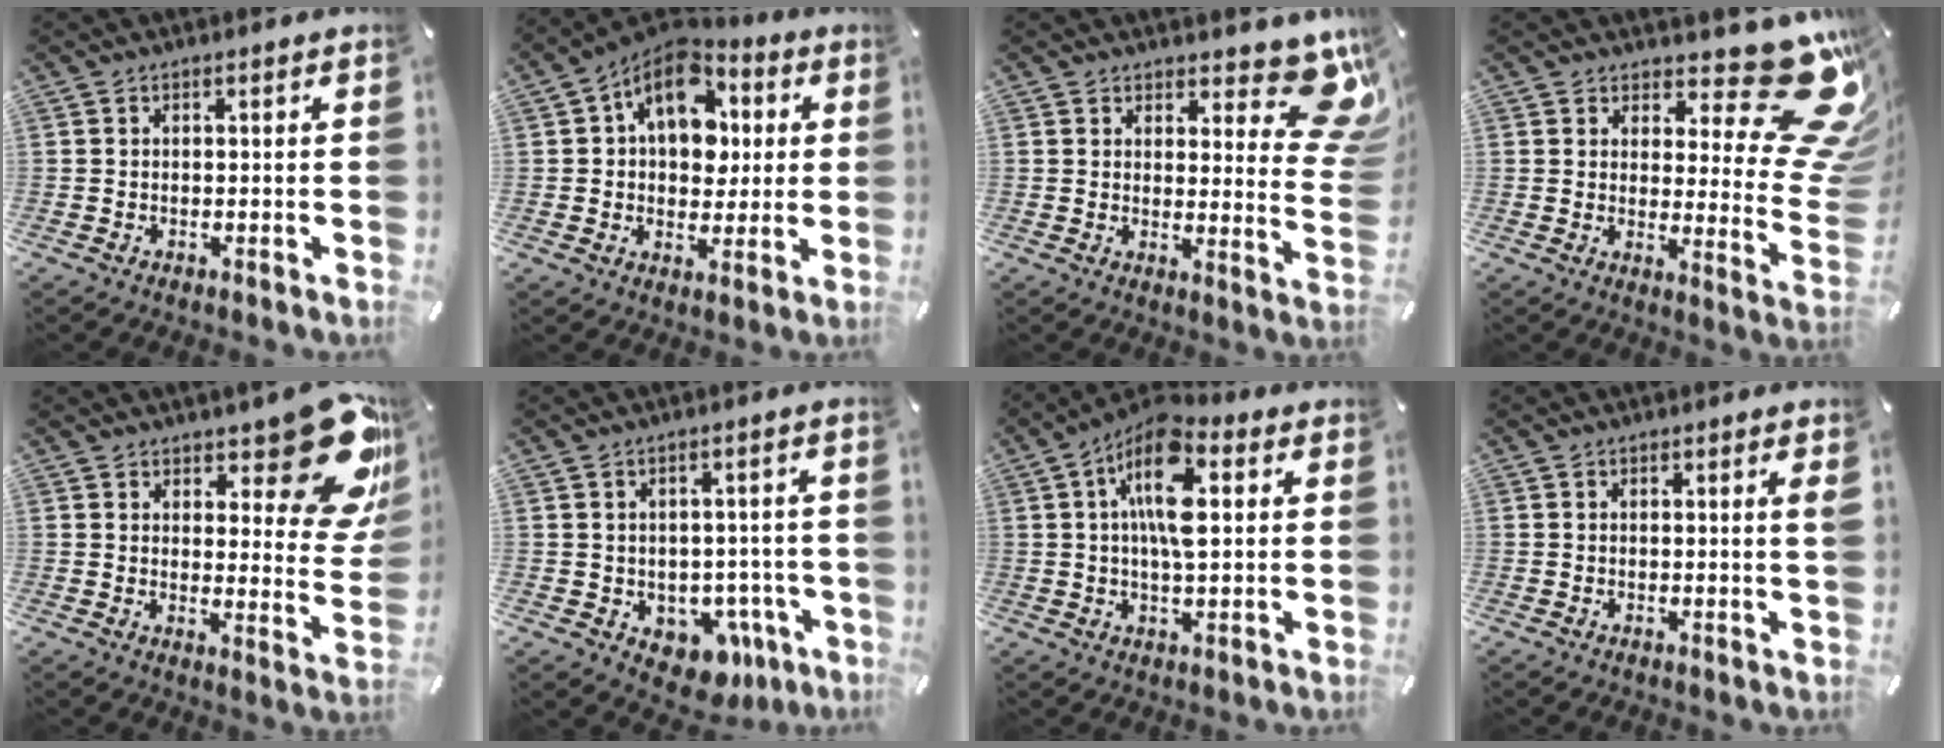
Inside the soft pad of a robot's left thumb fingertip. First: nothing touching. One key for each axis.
{"total": 14.2, "fx": 5.1, "fy": 10.3, "fz": 8.5, "tx": -0.141, "ty": -0.024, "tz": 0.093}
{"total": 13.1, "fx": 7.9, "fy": 6.1, "fz": 8.6, "tx": -0.089, "ty": -0.065, "tz": 0.140}
{"total": 19.1, "fx": 11.2, "fy": 7.4, "fz": 13.6, "tx": -0.155, "ty": -0.095, "tz": 0.183}
{"total": 18.4, "fx": 12.5, "fy": 7.5, "fz": 11.3, "tx": -0.116, "ty": -0.109, "tz": 0.210}
{"total": 7.5, "fx": -2.7, "fy": 6.0, "fz": 3.8, "tx": -0.034, "ty": 0.009, "tz": -0.038}
{"total": 13.6, "fx": 3.3, "fy": 6.1, "fz": 11.8, "tx": -0.216, "ty": -0.005, "tz": 0.054}
{"total": 1.6, "fx": 0.6, "fy": 0.1, "fz": 1.4, "tx": -0.022, "ty": -0.003, "tz": 0.008}